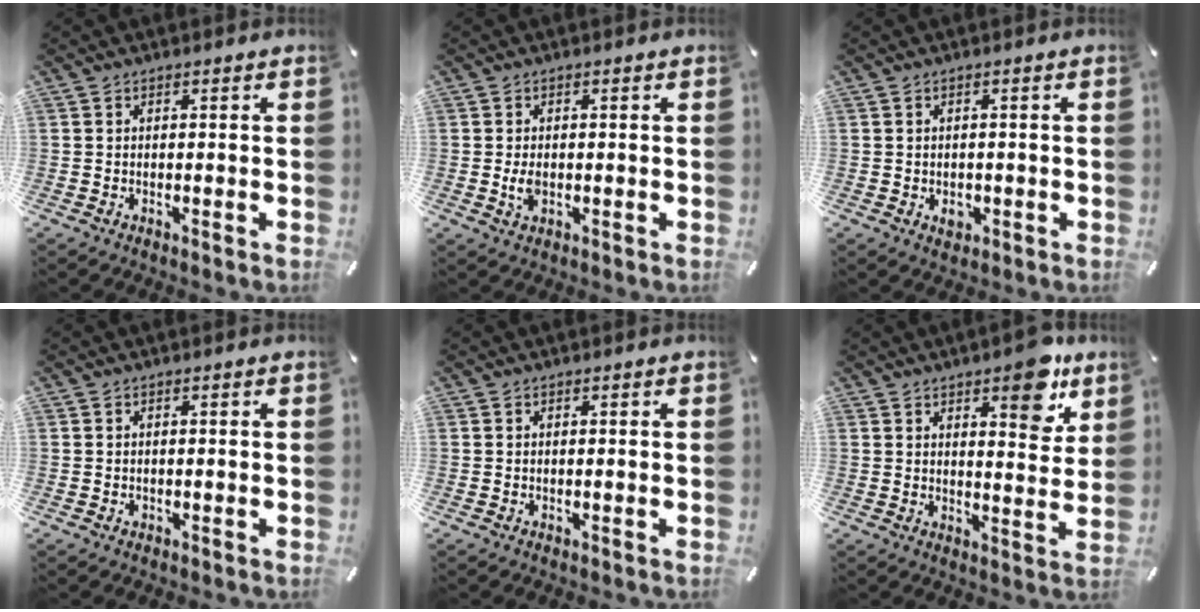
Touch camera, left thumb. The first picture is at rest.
{"total": 2.8, "force": [-0.2, 1.8, 2.2], "torque": [-0.055, -0.003, -0.008]}
{"total": 2.4, "force": [-0.6, 1.9, 1.3], "torque": [-0.015, -0.001, -0.012]}
{"total": 0.5, "force": [-0.1, 0.4, 0.3], "torque": [-0.006, 0.001, -0.003]}
{"total": 0.0}
{"total": 9.9, "force": [6.6, 3.9, 6.2], "torque": [-0.066, -0.046, 0.105]}